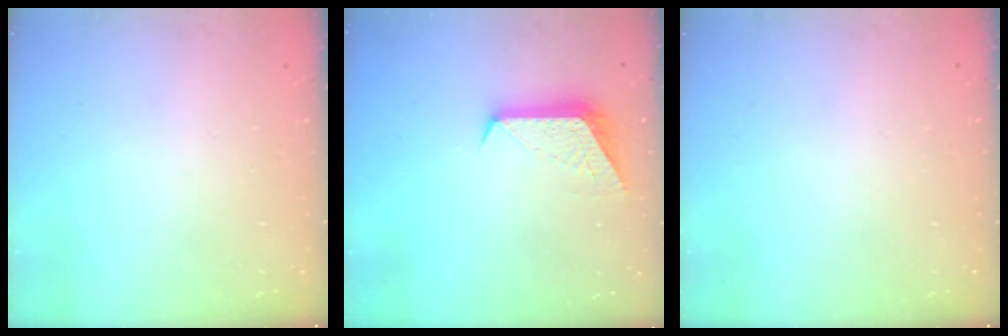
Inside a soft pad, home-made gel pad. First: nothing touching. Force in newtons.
{"total": 9.8, "press": 9.7, "slide": 0.9}
{"total": 0.0}